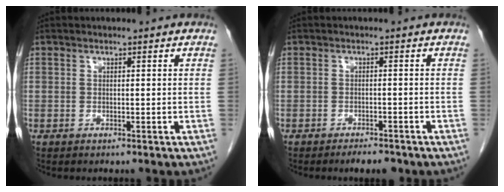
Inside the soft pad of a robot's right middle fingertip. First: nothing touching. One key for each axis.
{"total": 2.8, "fx": -2.3, "fy": 0.9, "fz": 1.4, "tx": -0.020, "ty": -0.001, "tz": -0.029}